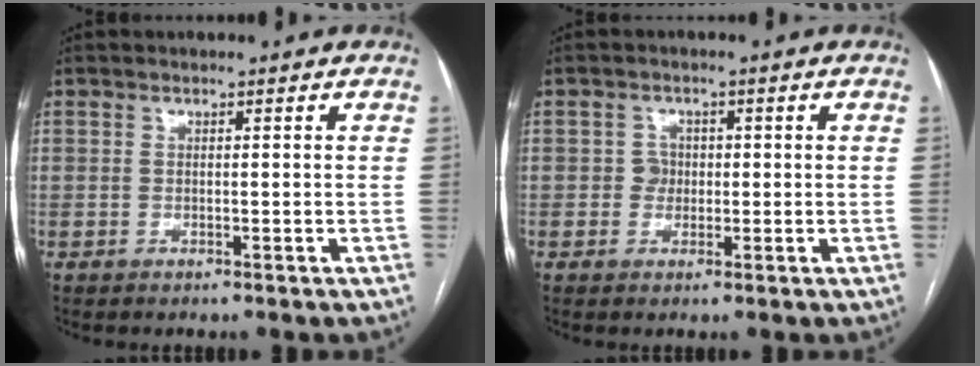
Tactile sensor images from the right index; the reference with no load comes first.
{"total": 2.1, "force": [-0.1, 2.0, 0.6], "torque": [-0.002, 0.006, -0.004]}